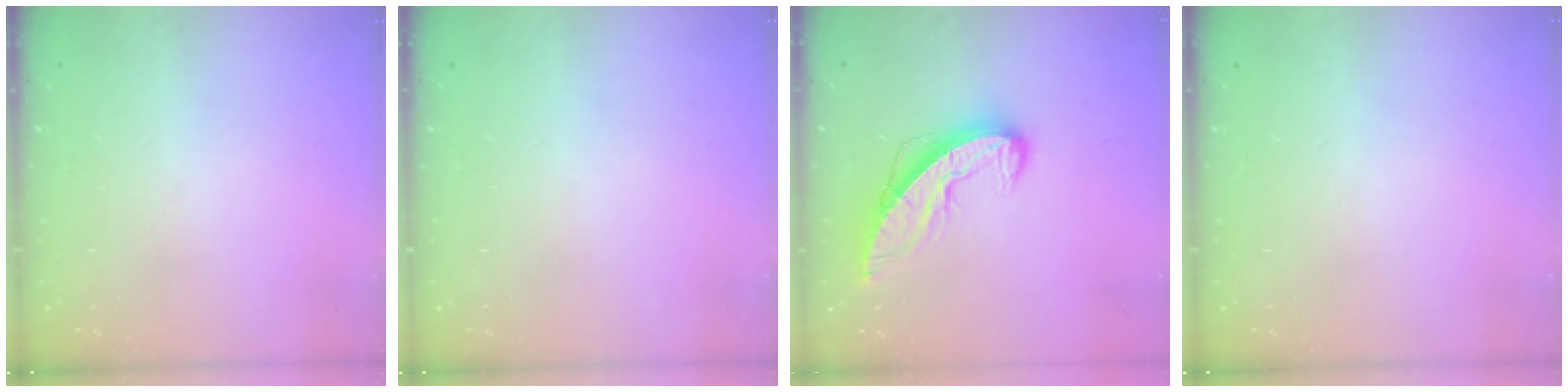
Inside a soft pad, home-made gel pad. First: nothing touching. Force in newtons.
{"total": 0.0}
{"total": 10.1, "press": 10.0, "slide": 0.8}
{"total": 0.0}